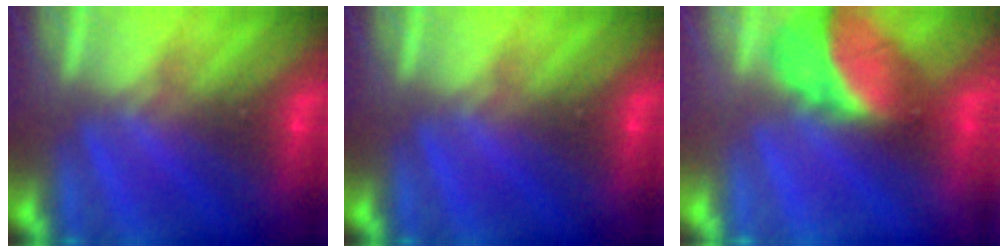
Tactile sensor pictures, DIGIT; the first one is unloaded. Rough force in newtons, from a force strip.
{"total": 0.0}
{"total": 2.6}